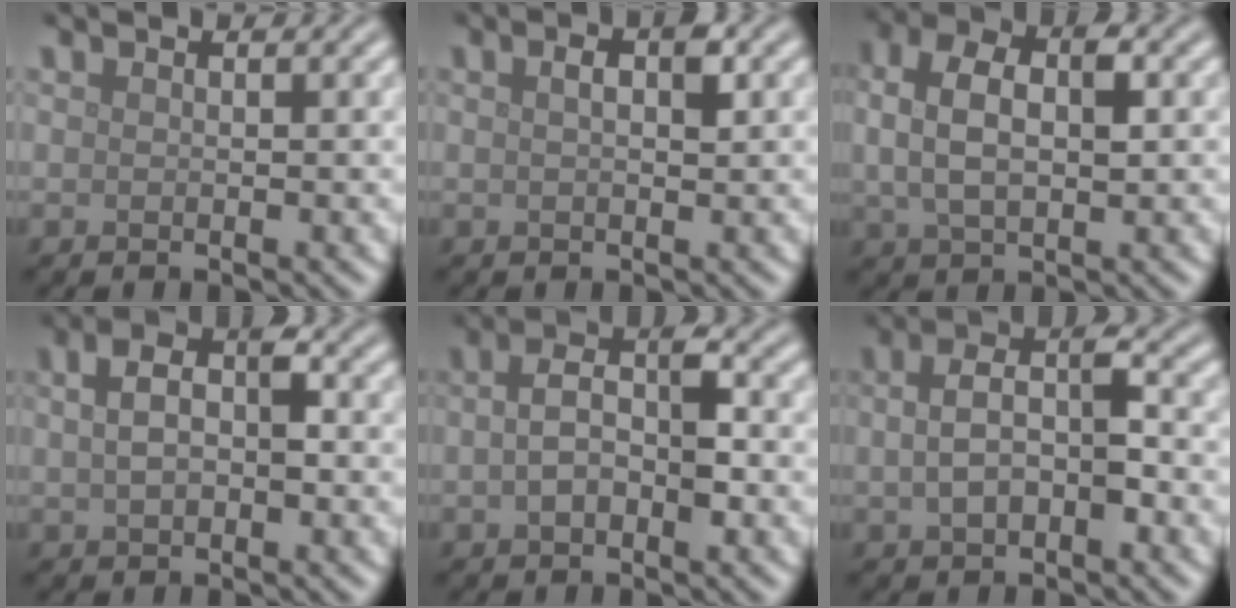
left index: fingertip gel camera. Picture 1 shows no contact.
{"total": 2.1, "force": [0.6, 0.7, 1.9], "torque": [-0.032, 0.005, 0.007]}
{"total": 5.7, "force": [1.0, 3.1, 4.6], "torque": [-0.089, 0.008, 0.013]}
{"total": 4.4, "force": [0.6, 2.6, 3.5], "torque": [-0.072, 0.012, 0.009]}
{"total": 4.3, "force": [-0.4, 2.1, 3.7], "torque": [-0.069, 0.008, -0.013]}
{"total": 4.8, "force": [-0.5, 2.5, 4.1], "torque": [-0.080, 0.006, -0.011]}